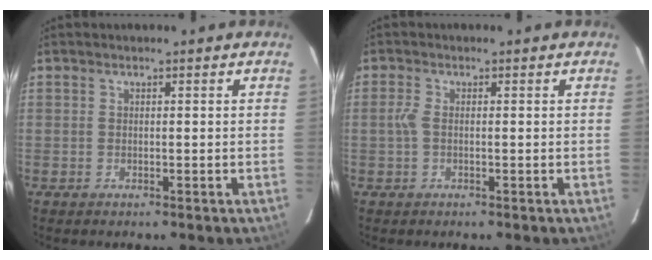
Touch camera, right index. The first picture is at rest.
{"total": 1.7, "force": [-0.3, 0.6, 1.6], "torque": [-0.036, 0.004, -0.008]}